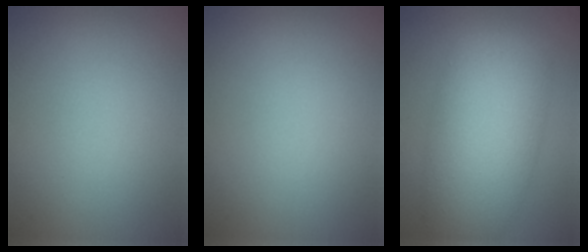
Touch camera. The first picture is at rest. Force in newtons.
{"total": 0.0}
{"total": 9.1, "press": 9.1, "slide": 0.3}